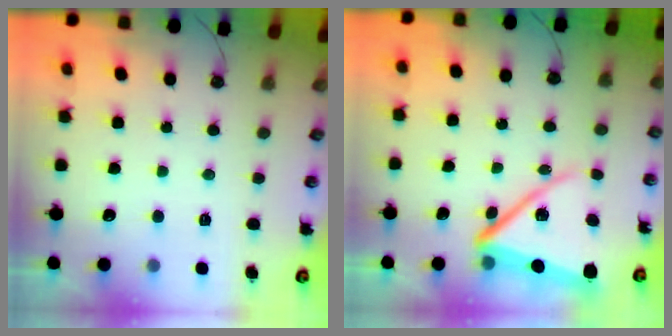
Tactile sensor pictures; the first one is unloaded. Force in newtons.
{"total": 15.2, "press": 15.2, "slide": 1.5}